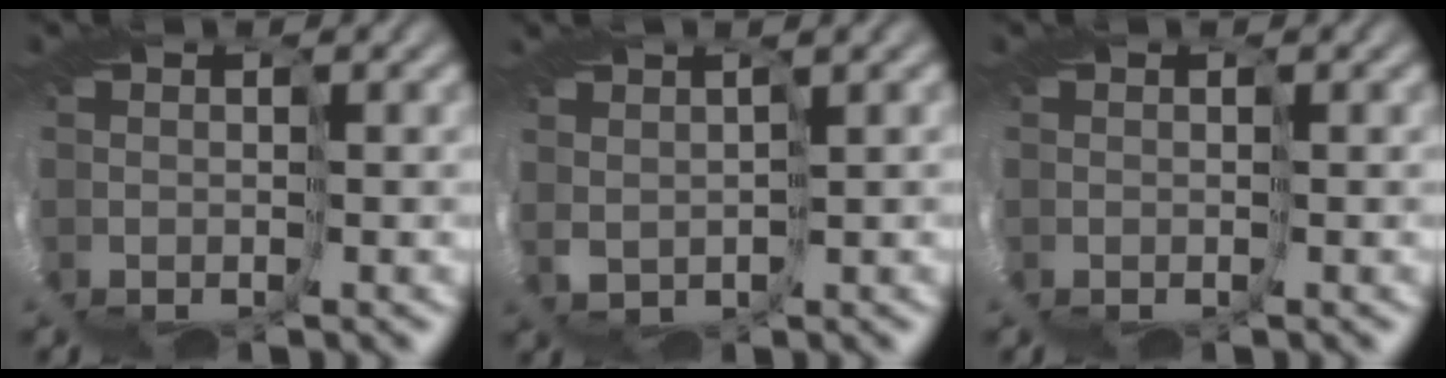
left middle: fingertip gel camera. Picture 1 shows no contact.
{"total": 3.3, "force": [2.0, -1.8, -1.9], "torque": [0.014, -0.011, 0.044]}
{"total": 0.0}